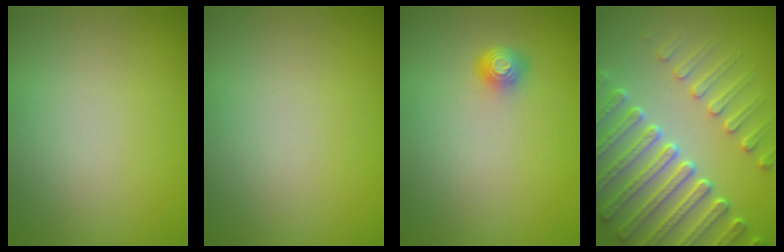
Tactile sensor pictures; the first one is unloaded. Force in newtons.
{"total": 0.0}
{"total": 1.7, "press": 1.3, "slide": 1.2}
{"total": 7.5, "press": 5.8, "slide": 4.7}